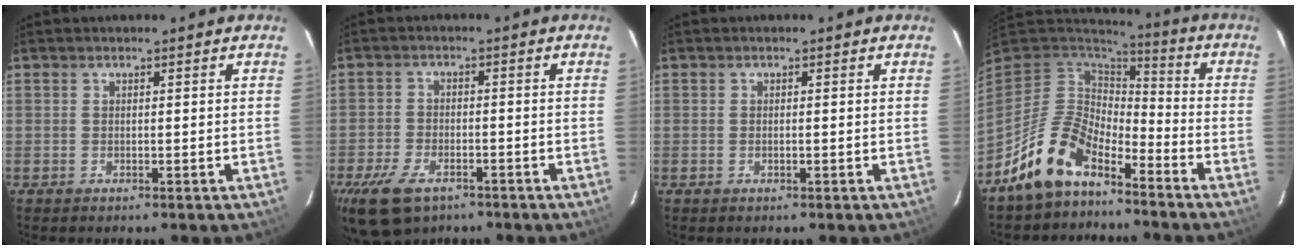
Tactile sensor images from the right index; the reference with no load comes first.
{"total": 10.2, "force": [-6.4, 5.5, 5.7], "torque": [-0.144, -0.017, -0.114]}
{"total": 0.6, "force": [-0.1, 0.1, 0.5], "torque": [-0.011, 0.002, -0.003]}
{"total": 12.4, "force": [-8.8, 5.6, 6.8], "torque": [-0.140, 0.012, -0.165]}